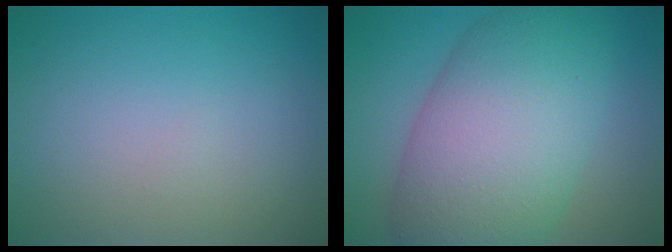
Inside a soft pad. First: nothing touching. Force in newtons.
{"total": 11.8, "press": 11.8, "slide": 0.4}